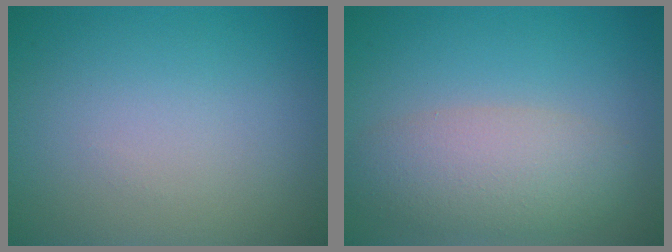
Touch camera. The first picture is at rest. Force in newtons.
{"total": 5.0, "press": 5.0, "slide": 0.3}